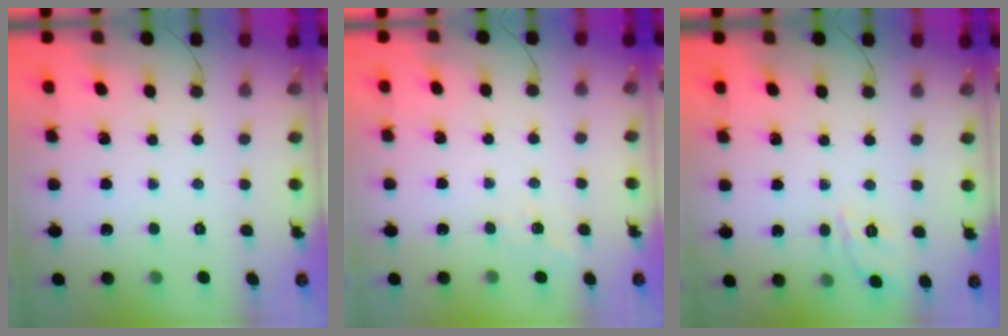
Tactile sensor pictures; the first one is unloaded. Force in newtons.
{"total": 2.3, "press": 1.6, "slide": 1.7}
{"total": 3.6, "press": 3.5, "slide": 1.0}